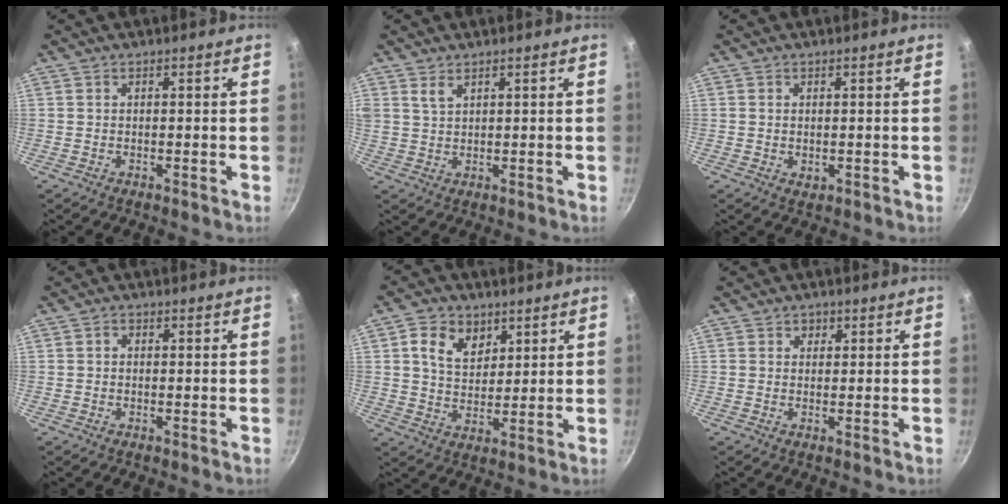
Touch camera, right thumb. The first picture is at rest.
{"total": 2.6, "force": [1.7, 1.3, 1.5], "torque": [-0.026, -0.007, 0.035]}
{"total": 1.3, "force": [0.1, 0.9, 0.9], "torque": [-0.014, -0.002, 0.005]}
{"total": 1.0, "force": [0.1, 0.8, 0.6], "torque": [-0.008, 0.006, 0.001]}
{"total": 8.4, "force": [3.6, 6.1, 4.6], "torque": [-0.052, -0.014, 0.060]}
{"total": 1.7, "force": [0.7, 1.6, 0.5], "torque": [0.004, -0.004, 0.007]}